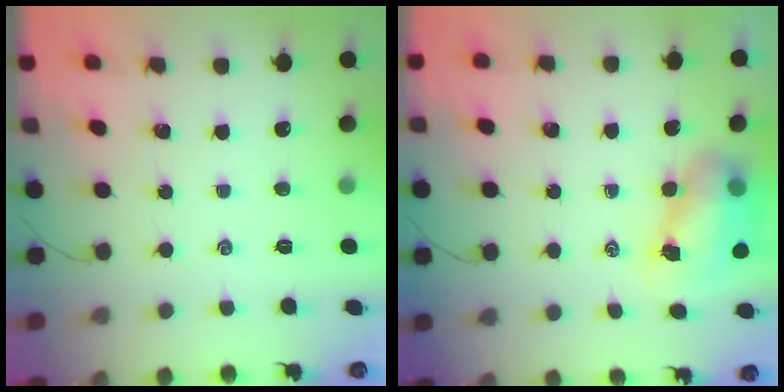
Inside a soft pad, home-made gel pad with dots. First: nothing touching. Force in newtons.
{"total": 8.0, "press": 7.8, "slide": 1.7}